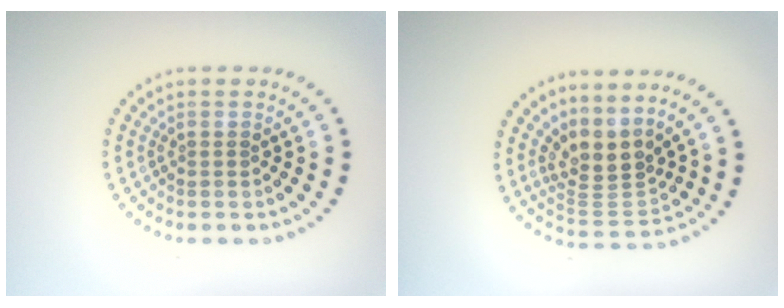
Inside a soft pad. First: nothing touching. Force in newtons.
{"total": 3.5, "press": 2.6, "slide": 2.4}